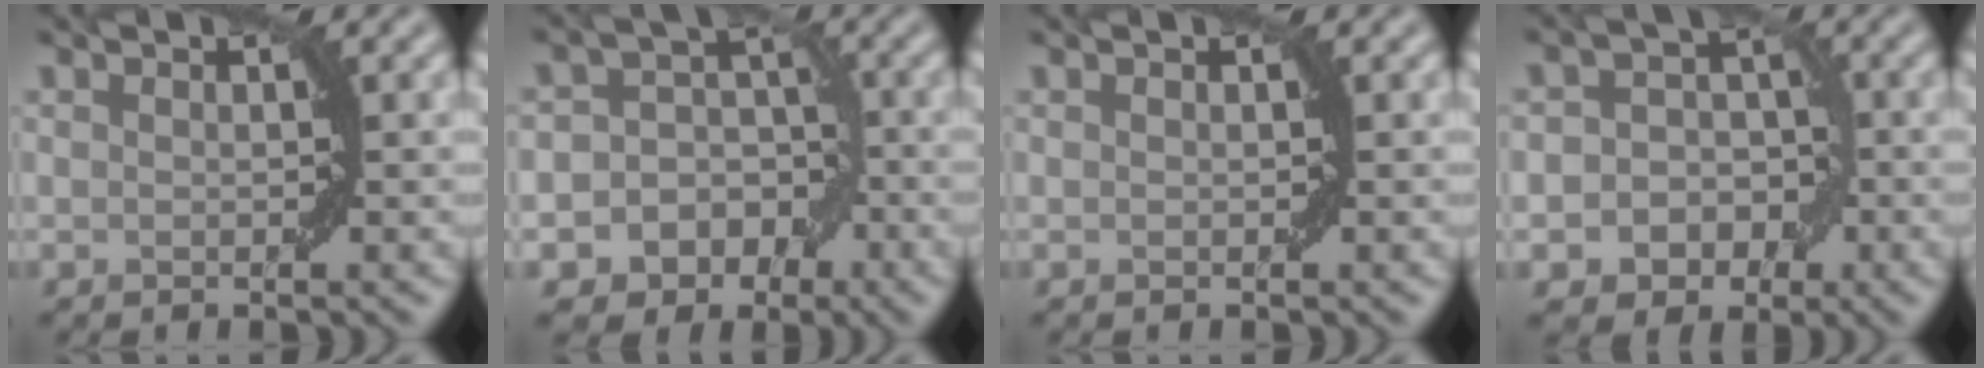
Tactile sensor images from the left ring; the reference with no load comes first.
{"total": 7.7, "force": [-3.6, 6.6, 1.8], "torque": [-0.011, 0.002, -0.070]}
{"total": 0.0}
{"total": 5.1, "force": [-1.8, 4.4, 1.9], "torque": [0.000, 0.014, -0.044]}